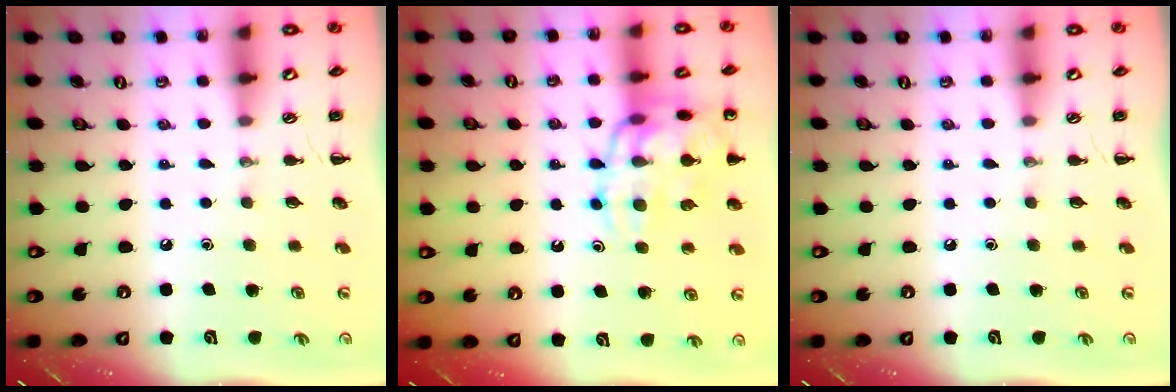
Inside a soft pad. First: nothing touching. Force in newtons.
{"total": 17.3, "press": 17.1, "slide": 2.4}
{"total": 0.0}